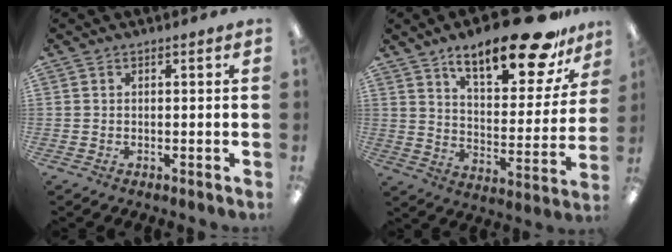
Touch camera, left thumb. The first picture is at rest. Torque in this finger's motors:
{"motor_torque": [0.19, 0.59, 1.45, -1.33, 0.32]}